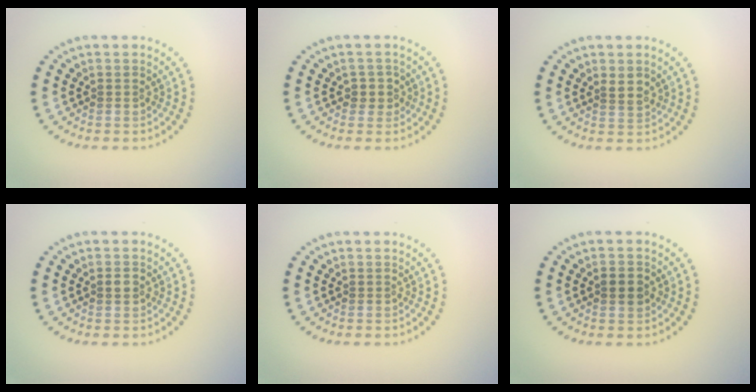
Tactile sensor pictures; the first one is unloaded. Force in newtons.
{"total": 1.5, "press": 1.3, "slide": 0.7}
{"total": 1.5, "press": 1.2, "slide": 0.9}
{"total": 1.2, "press": 1.2, "slide": 0.2}
{"total": 0.0}
{"total": 2.1, "press": 2.1, "slide": 0.0}